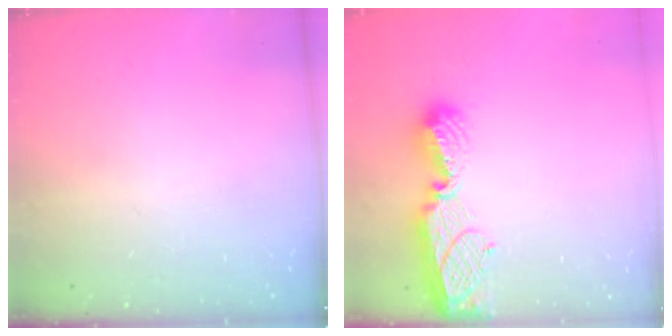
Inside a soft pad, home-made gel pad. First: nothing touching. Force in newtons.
{"total": 10.7, "press": 10.7, "slide": 1.0}